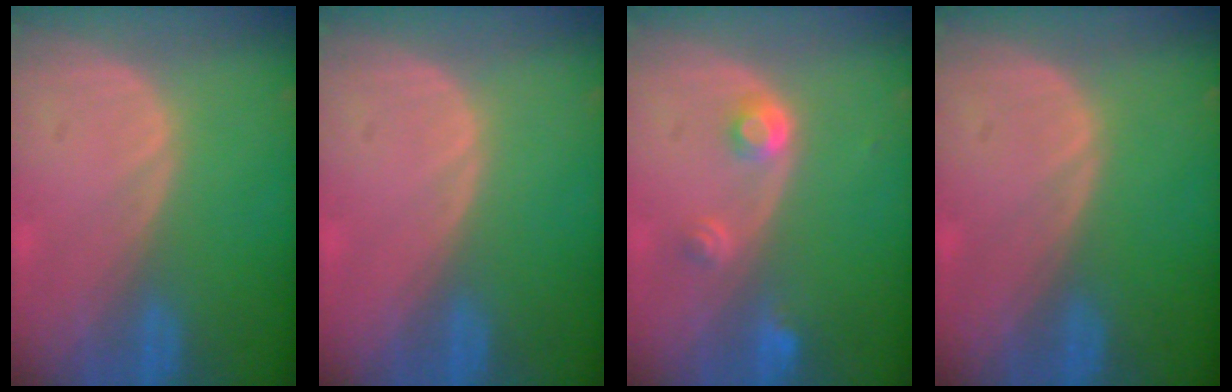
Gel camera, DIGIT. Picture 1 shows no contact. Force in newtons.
{"total": 0.0}
{"total": 2.9, "press": 2.7, "slide": 1.0}
{"total": 0.0}